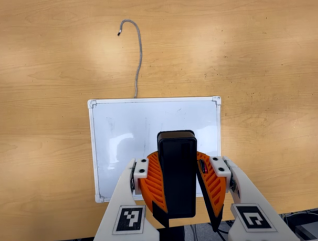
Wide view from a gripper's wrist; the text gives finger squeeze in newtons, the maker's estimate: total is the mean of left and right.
{"total": 11.3, "left": 11.3, "right": 11.2}